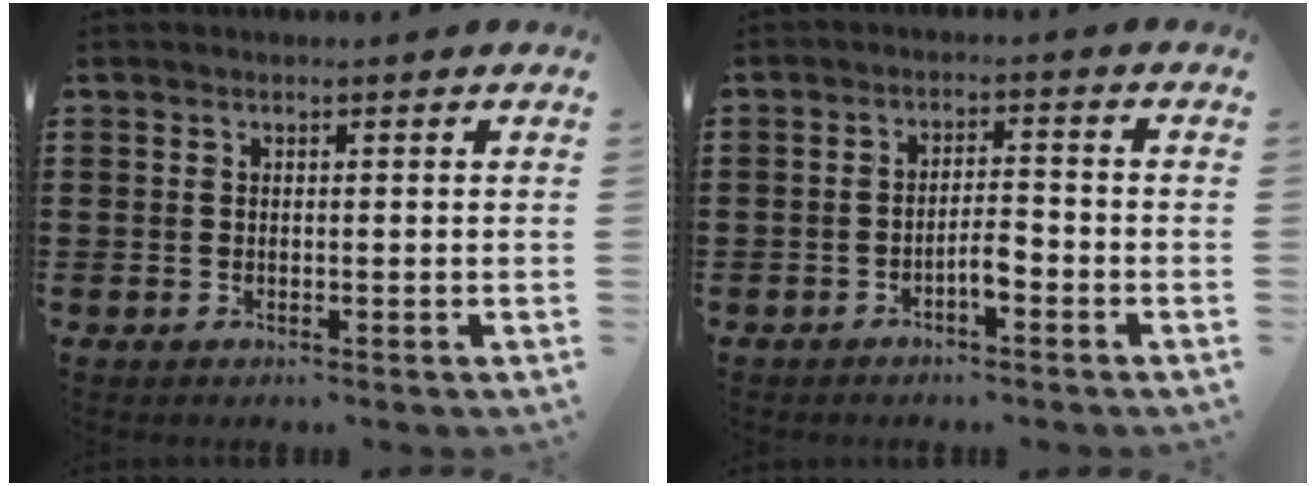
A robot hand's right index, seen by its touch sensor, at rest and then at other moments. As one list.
[{"total": 3.4, "force": [-1.8, 0.8, 2.7], "torque": [-0.054, 0.004, -0.037]}]